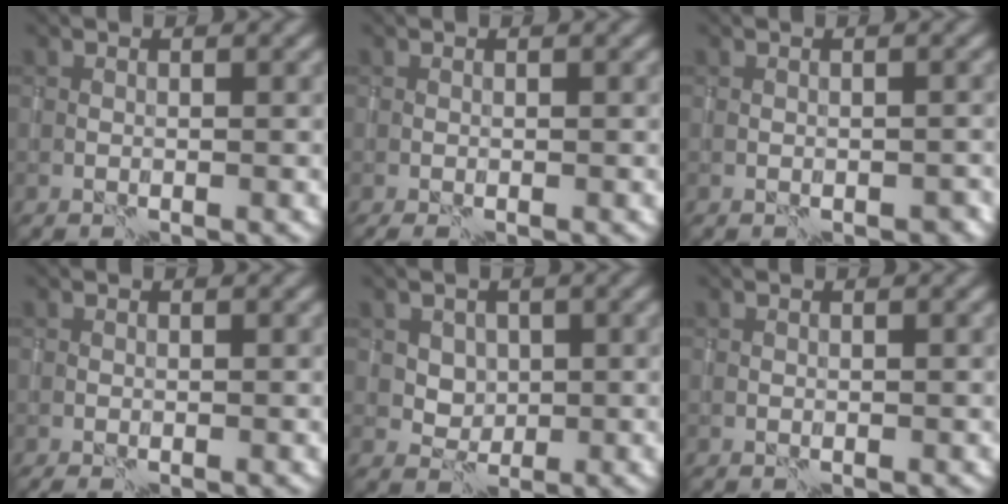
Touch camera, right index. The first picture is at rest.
{"total": 0.8, "force": [-0.3, 0.3, 0.6], "torque": [-0.015, -0.004, -0.002]}
{"total": 1.8, "force": [-1.1, 1.0, 1.1], "torque": [-0.015, -0.003, -0.008]}
{"total": 0.6, "force": [-0.3, 0.2, 0.5], "torque": [-0.012, -0.003, -0.002]}
{"total": 2.1, "force": [1.0, 1.9, 0.2], "torque": [-0.008, -0.009, 0.035]}
{"total": 0.0}